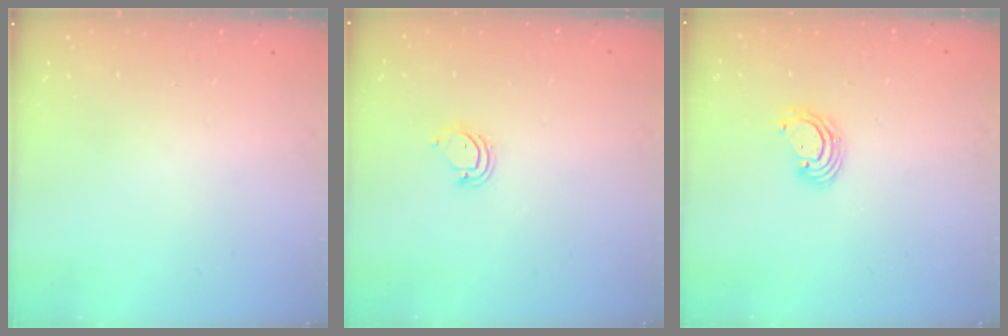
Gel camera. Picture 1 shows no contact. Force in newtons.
{"total": 3.1, "press": 3.1, "slide": 0.2}
{"total": 3.1, "press": 3.1, "slide": 0.1}